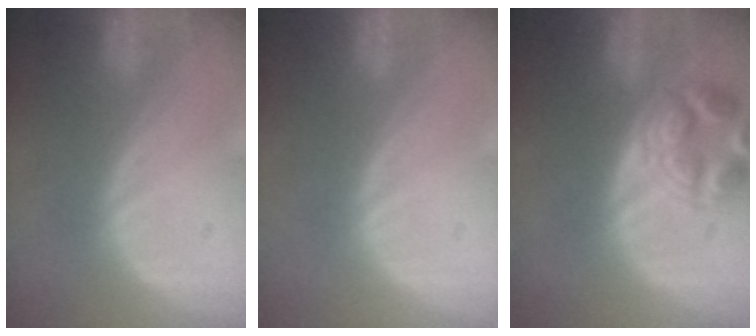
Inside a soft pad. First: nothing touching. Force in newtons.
{"total": 0.0}
{"total": 6.8, "press": 6.3, "slide": 2.6}